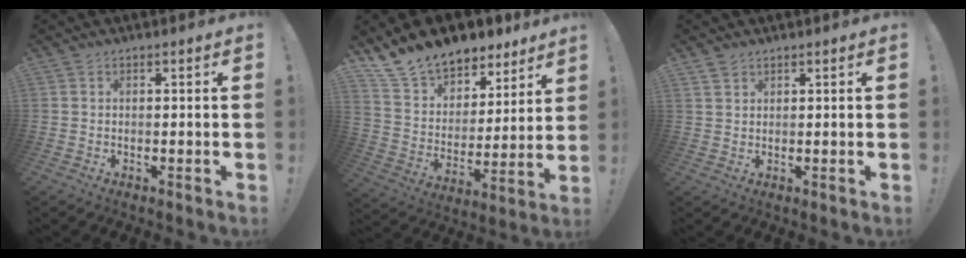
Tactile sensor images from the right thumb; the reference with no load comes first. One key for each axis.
{"total": 14.8, "fx": 12.4, "fy": 7.3, "fz": 3.5, "tx": -0.078, "ty": -0.094, "tz": 0.232}
{"total": 0.7, "fx": 0.6, "fy": 0.0, "fz": -0.3, "tx": 0.010, "ty": -0.006, "tz": 0.011}